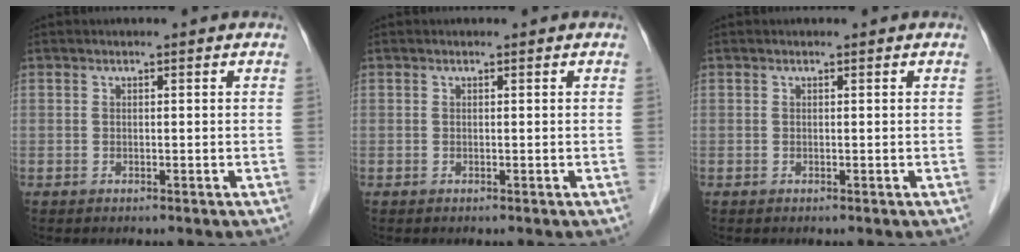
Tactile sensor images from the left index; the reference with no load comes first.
{"total": 0.0}
{"total": 0.0}